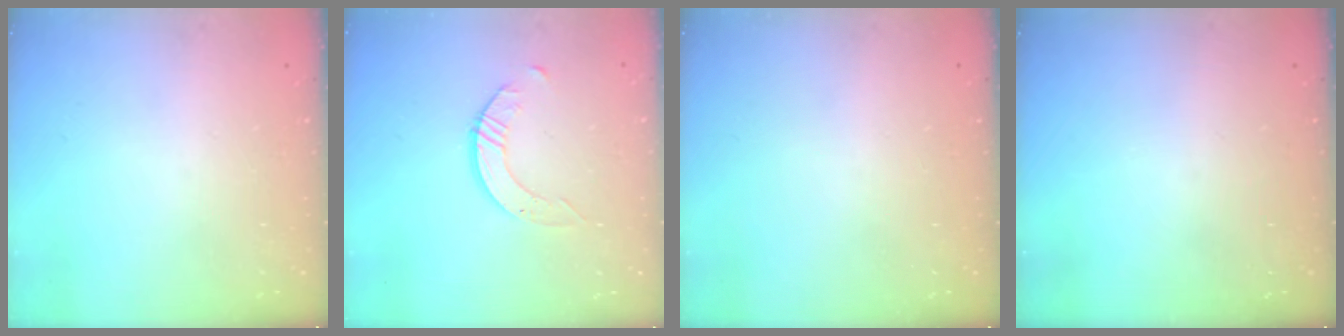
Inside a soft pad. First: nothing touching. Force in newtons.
{"total": 3.1, "press": 3.1, "slide": 0.3}
{"total": 0.0}
{"total": 0.0}